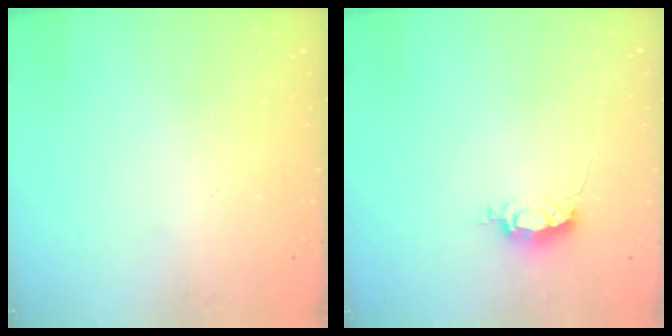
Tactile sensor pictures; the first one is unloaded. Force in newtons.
{"total": 4.7, "press": 4.7, "slide": 0.5}